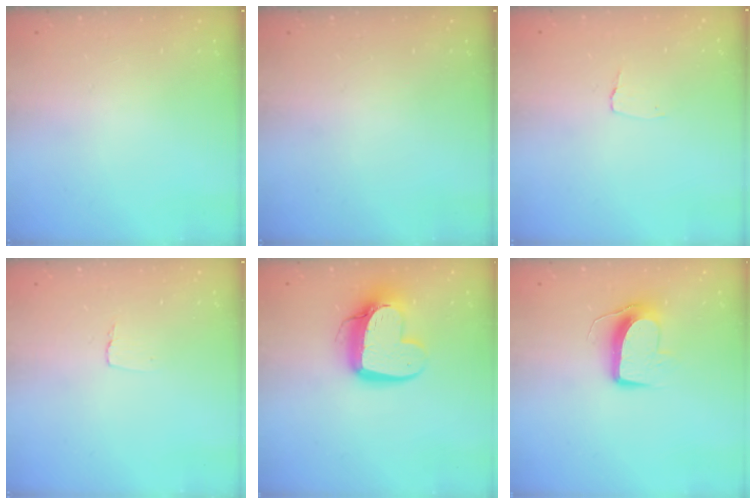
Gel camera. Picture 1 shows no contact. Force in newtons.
{"total": 0.0}
{"total": 2.6, "press": 2.6, "slide": 0.2}
{"total": 3.1, "press": 3.1, "slide": 0.3}
{"total": 13.7, "press": 13.7, "slide": 1.3}
{"total": 9.7, "press": 9.7, "slide": 0.6}